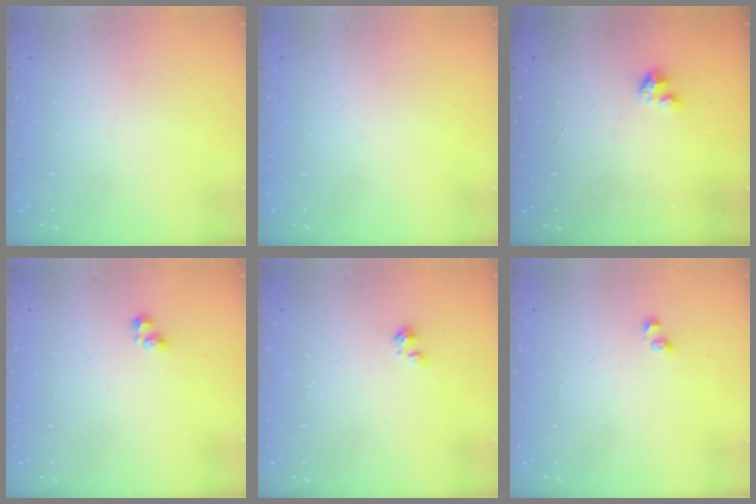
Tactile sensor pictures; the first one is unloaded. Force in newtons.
{"total": 0.0}
{"total": 2.3, "press": 2.3, "slide": 0.2}
{"total": 2.8, "press": 2.8, "slide": 0.6}
{"total": 1.3, "press": 1.3, "slide": 0.3}
{"total": 2.1, "press": 1.7, "slide": 1.2}